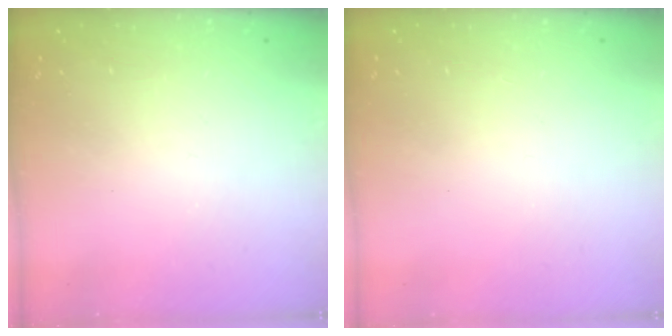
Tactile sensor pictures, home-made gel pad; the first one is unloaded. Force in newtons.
{"total": 0.0}